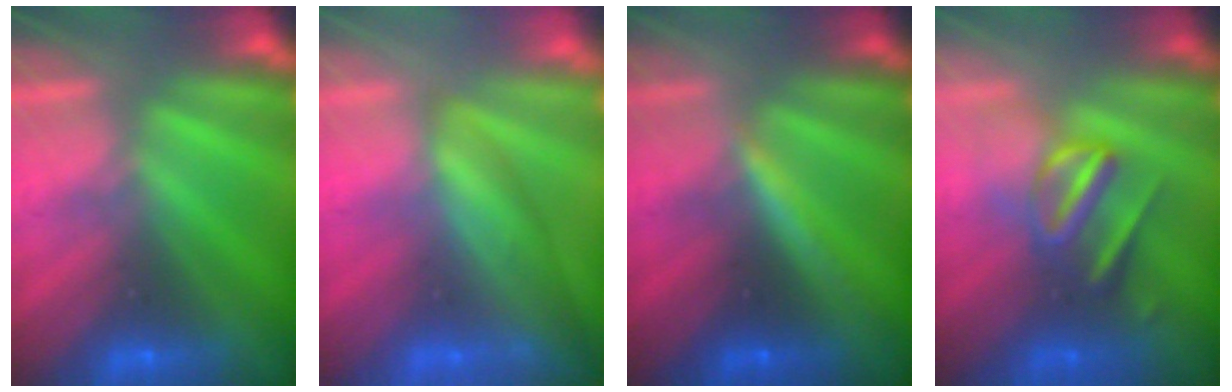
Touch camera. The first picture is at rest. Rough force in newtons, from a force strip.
{"total": 3.5}
{"total": 3.5}
{"total": 2.9}